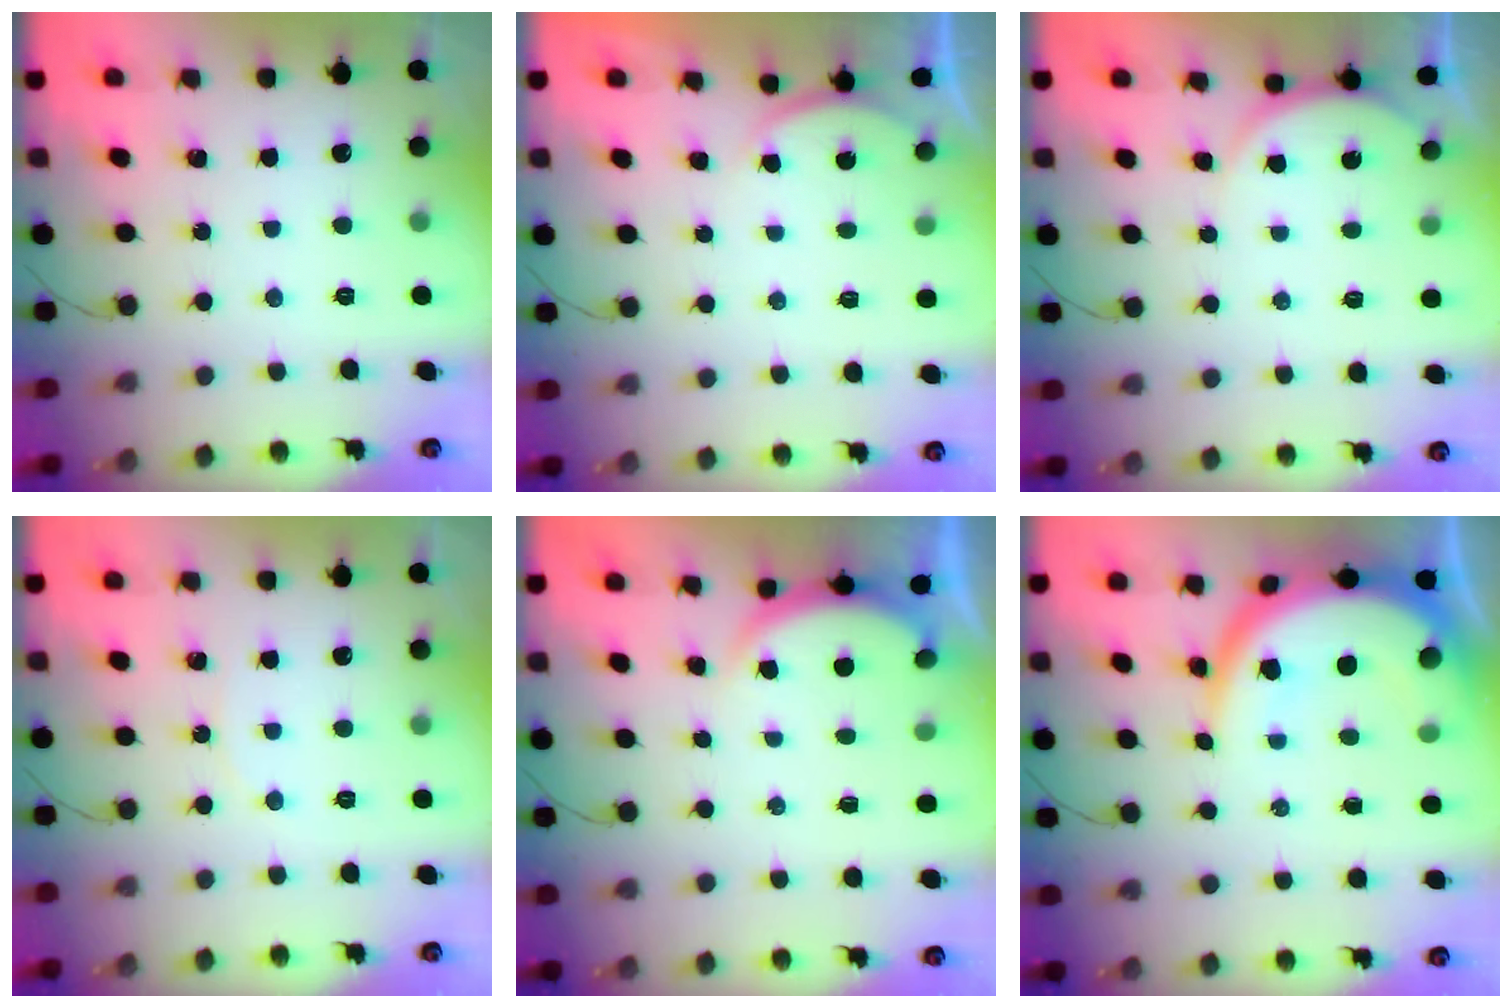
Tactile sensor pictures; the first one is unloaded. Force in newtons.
{"total": 2.8, "press": 2.7, "slide": 0.6}
{"total": 3.5, "press": 3.5, "slide": 0.5}
{"total": 4.4, "press": 3.7, "slide": 2.5}
{"total": 3.0, "press": 2.9, "slide": 0.6}
{"total": 13.6, "press": 13.5, "slide": 1.1}